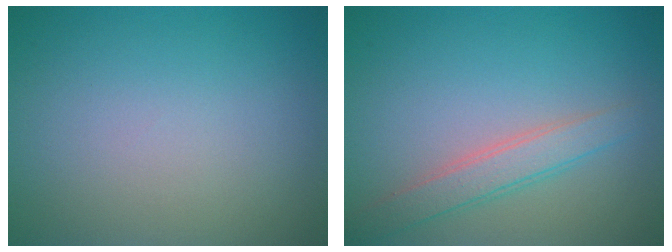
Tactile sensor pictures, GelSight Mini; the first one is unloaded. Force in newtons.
{"total": 2.8, "press": 2.8, "slide": 0.1}